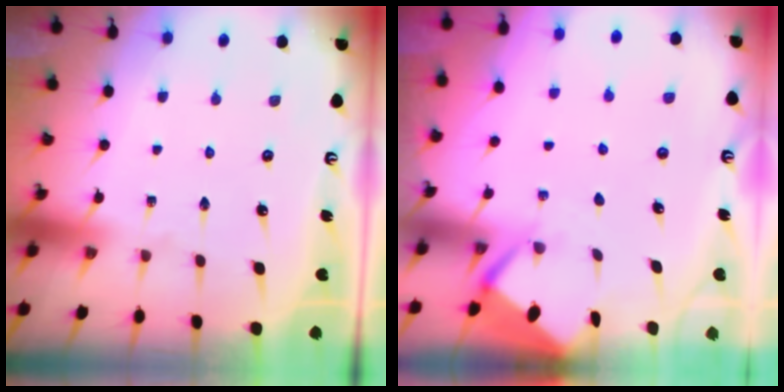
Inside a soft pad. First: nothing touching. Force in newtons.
{"total": 2.8, "press": 2.8, "slide": 0.4}